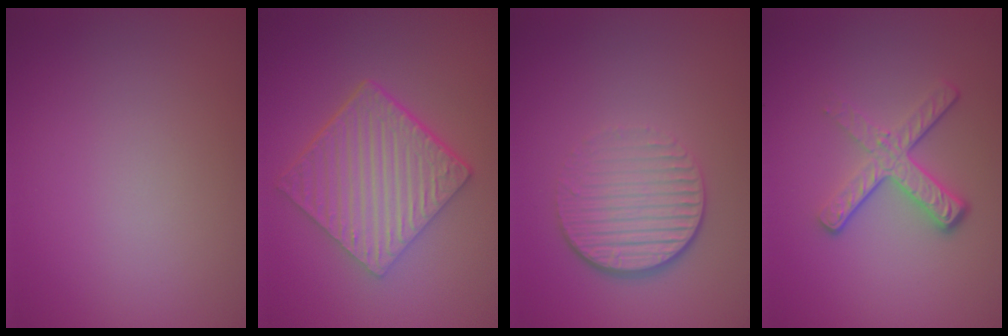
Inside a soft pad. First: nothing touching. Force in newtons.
{"total": 6.5, "press": 4.6, "slide": 4.5}
{"total": 4.3, "press": 2.9, "slide": 3.2}
{"total": 4.0, "press": 2.6, "slide": 3.1}